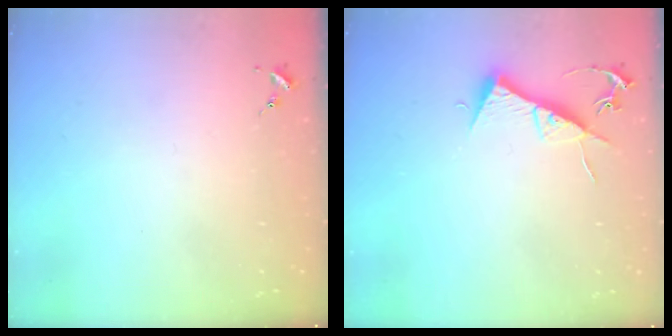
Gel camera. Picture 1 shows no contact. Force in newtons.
{"total": 9.6, "press": 9.6, "slide": 0.6}